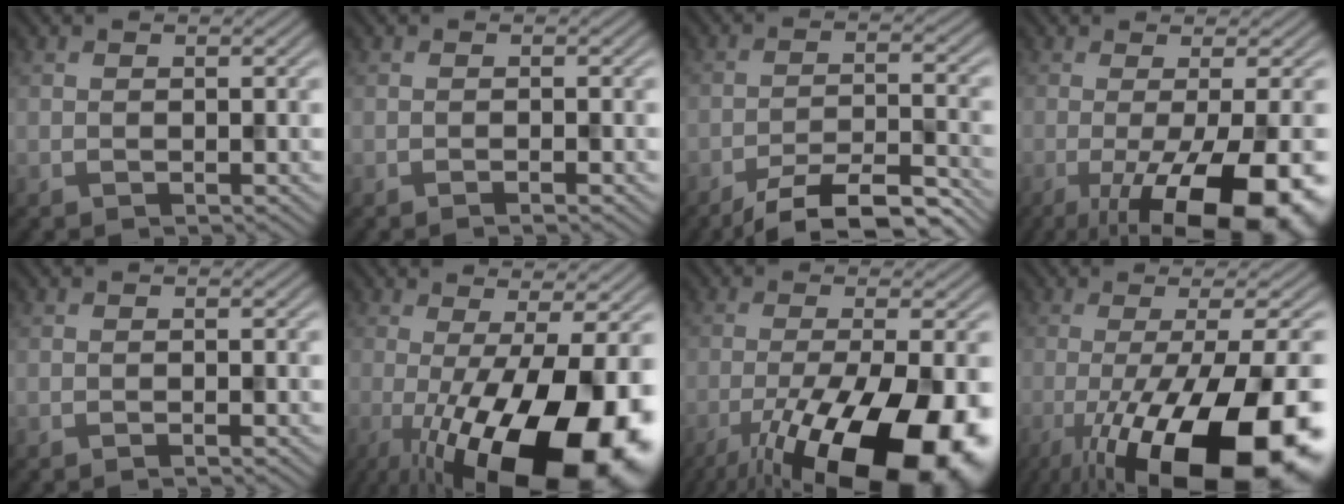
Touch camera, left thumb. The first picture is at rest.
{"total": 1.1, "force": [-0.6, 0.1, 0.9], "torque": [-0.013, 0.000, -0.014]}
{"total": 9.0, "force": [-7.3, 1.7, 5.0], "torque": [-0.086, -0.002, -0.116]}
{"total": 15.2, "force": [-5.7, 4.3, 13.5], "torque": [-0.168, -0.008, -0.081]}
{"total": 0.8, "force": [-0.4, 0.0, 0.6], "torque": [-0.010, 0.000, -0.010]}
{"total": 18.8, "force": [-5.5, 6.1, 16.9], "torque": [-0.254, -0.023, -0.079]}
{"total": 18.3, "force": [-9.1, 5.7, 14.8], "torque": [-0.254, -0.021, -0.144]}
{"total": 21.3, "force": [-9.1, 6.0, 18.3], "torque": [-0.255, -0.020, -0.145]}